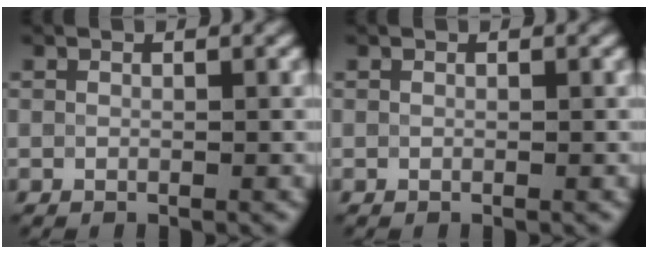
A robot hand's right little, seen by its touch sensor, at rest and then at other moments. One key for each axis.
{"total": 0.0}